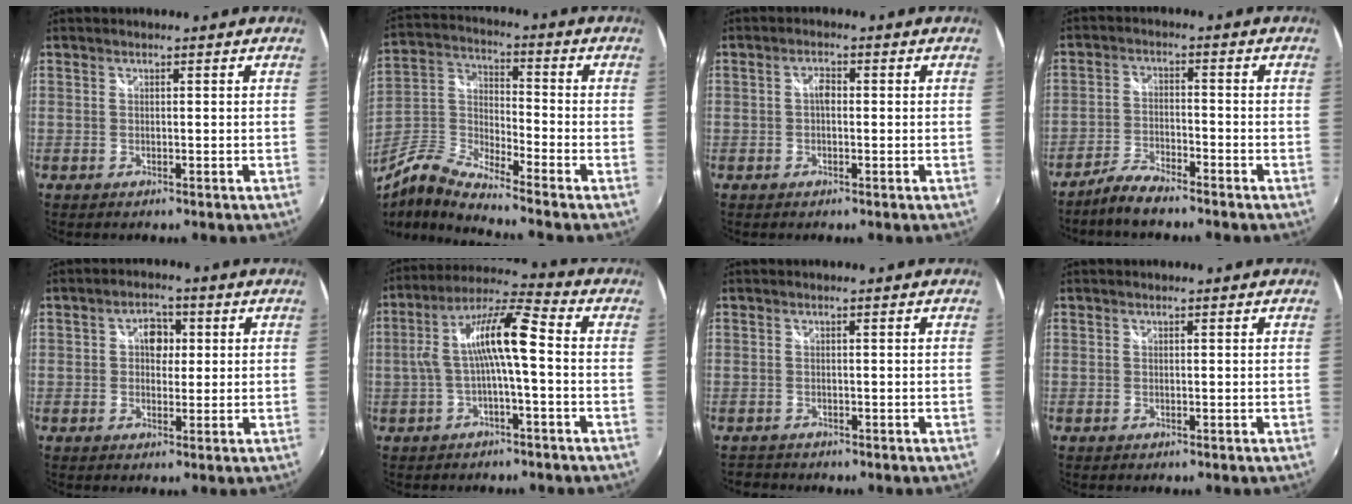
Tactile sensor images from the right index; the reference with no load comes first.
{"total": 10.3, "force": [-7.4, 1.9, 6.9], "torque": [-0.152, -0.009, -0.158]}
{"total": 1.8, "force": [-0.2, 1.1, 1.5], "torque": [-0.027, 0.007, -0.006]}
{"total": 5.5, "force": [-4.7, 1.1, 2.5], "torque": [-0.068, -0.002, -0.095]}
{"total": 4.2, "force": [0.6, 3.3, 2.5], "torque": [-0.033, 0.012, 0.007]}
{"total": 10.5, "force": [-1.3, 1.4, 10.3], "torque": [-0.206, 0.022, -0.021]}
{"total": 2.0, "force": [-1.7, 0.9, 0.1], "torque": [-0.008, -0.007, -0.029]}
{"total": 0.0}